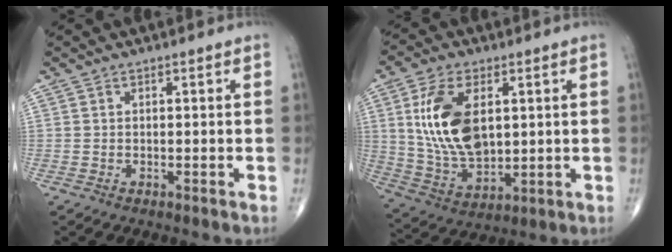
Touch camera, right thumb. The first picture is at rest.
{"total": 15.7, "force": [3.4, 8.8, 12.6], "torque": [-0.234, -0.013, 0.075]}